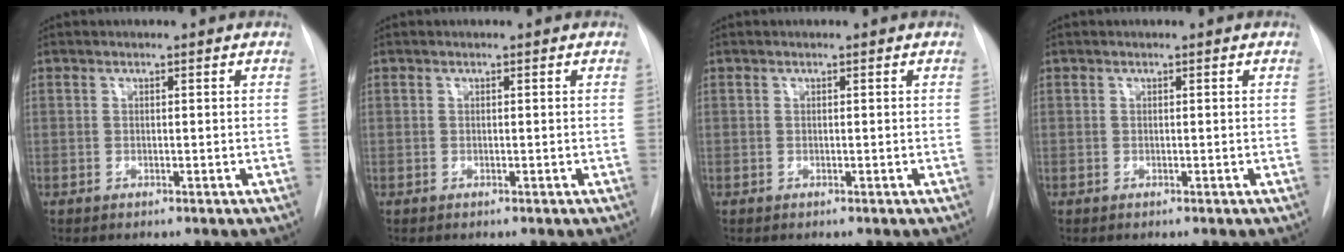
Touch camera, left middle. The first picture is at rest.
{"total": 0.0}
{"total": 0.0}
{"total": 0.0}